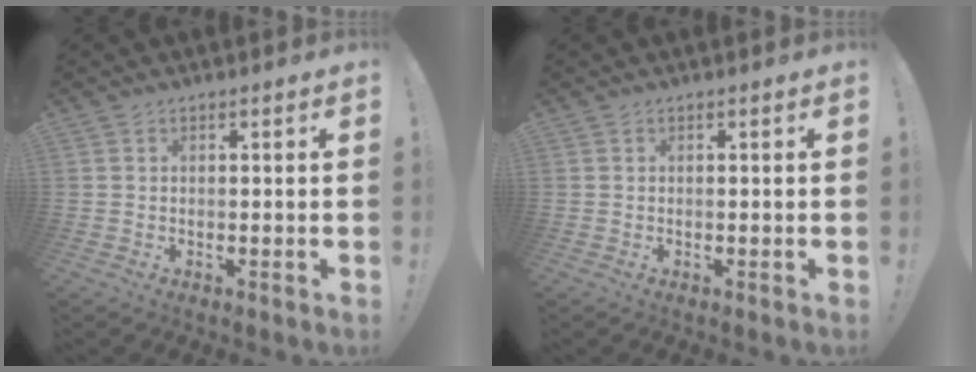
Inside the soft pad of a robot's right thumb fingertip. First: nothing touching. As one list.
[{"total": 0.0}]